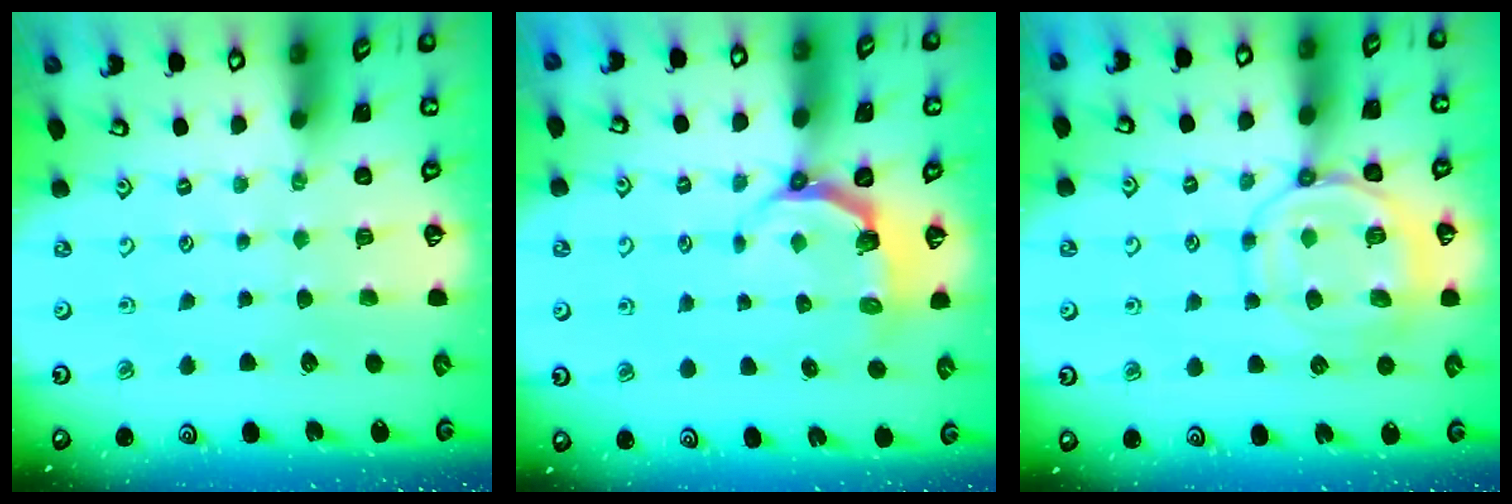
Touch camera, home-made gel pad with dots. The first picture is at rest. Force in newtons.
{"total": 4.8, "press": 3.3, "slide": 3.4}
{"total": 11.2, "press": 11.1, "slide": 1.2}